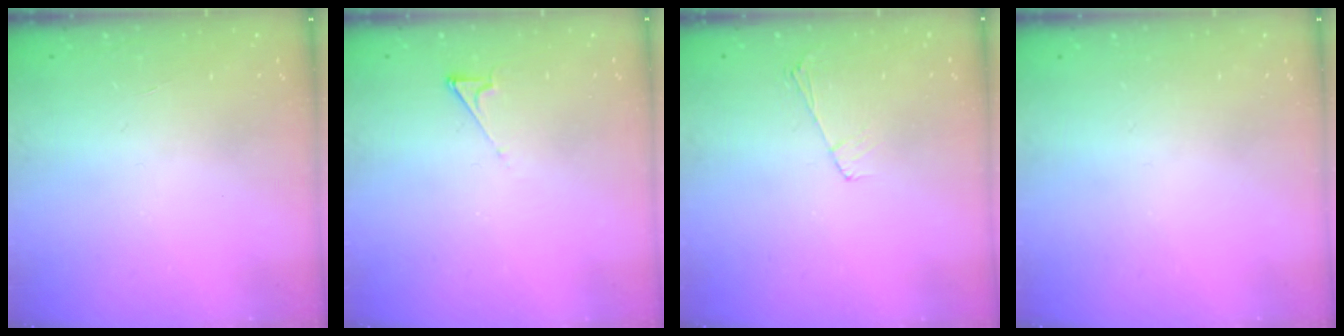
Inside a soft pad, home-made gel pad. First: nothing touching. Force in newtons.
{"total": 2.5, "press": 2.5, "slide": 0.3}
{"total": 4.9, "press": 4.9, "slide": 0.6}
{"total": 0.0}